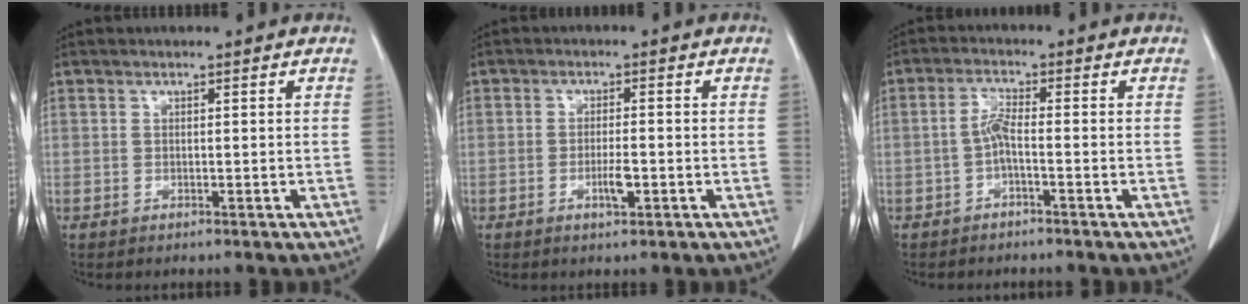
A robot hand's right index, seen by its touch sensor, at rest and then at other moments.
{"total": 3.0, "force": [-1.1, 0.5, 2.8], "torque": [-0.051, 0.000, -0.017]}
{"total": 3.0, "force": [-1.0, 0.3, 2.8], "torque": [-0.058, 0.005, -0.023]}